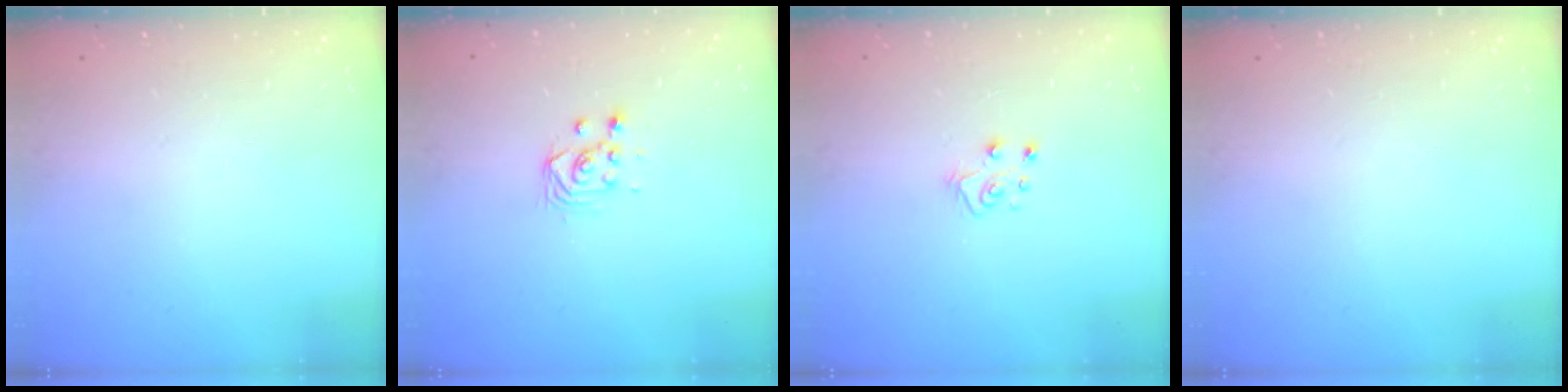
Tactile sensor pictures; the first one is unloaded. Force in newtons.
{"total": 3.3, "press": 3.1, "slide": 1.0}
{"total": 6.3, "press": 6.3, "slide": 0.3}
{"total": 0.0}